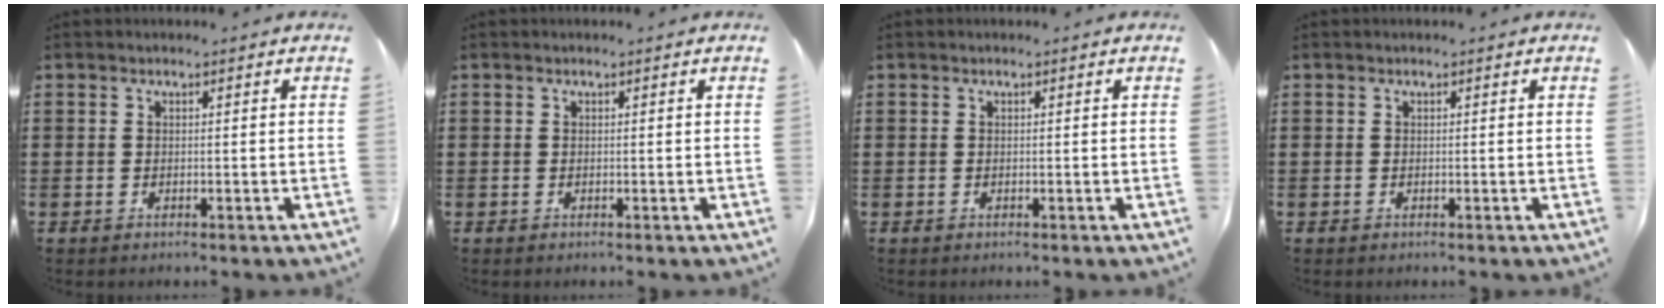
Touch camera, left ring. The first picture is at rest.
{"total": 0.0}
{"total": 0.0}
{"total": 0.0}